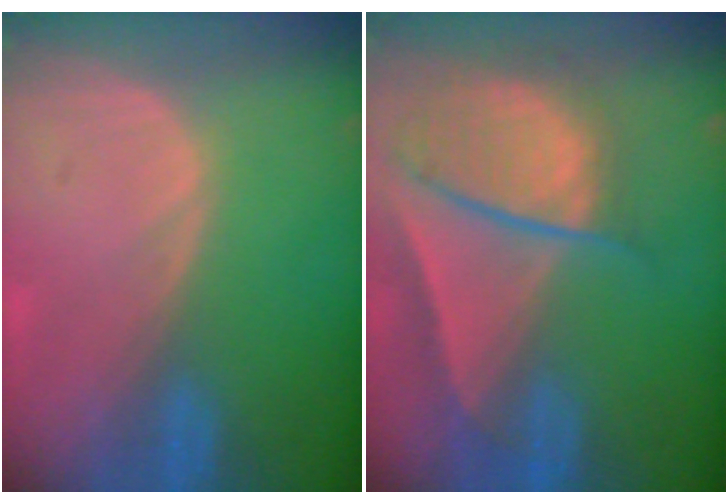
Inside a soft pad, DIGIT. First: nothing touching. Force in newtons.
{"total": 10.0, "press": 8.3, "slide": 5.4}